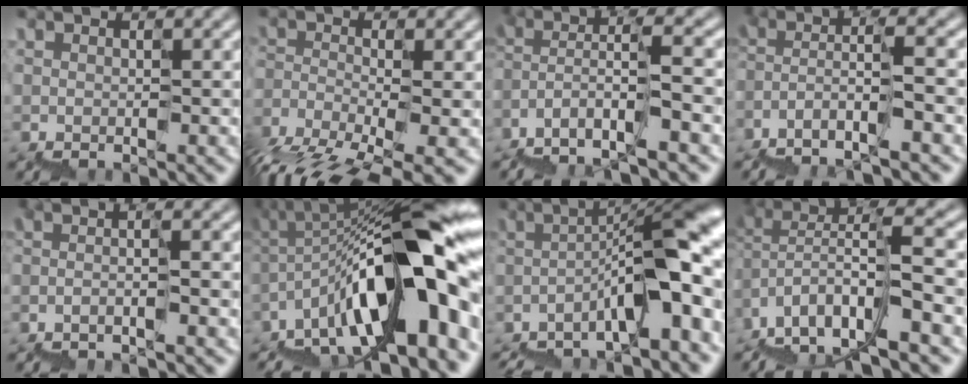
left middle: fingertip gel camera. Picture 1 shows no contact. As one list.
[{"total": 6.5, "force": [-4.8, 1.9, 4.0], "torque": [-0.078, -0.006, -0.088]}, {"total": 7.0, "force": [-3.8, 1.8, 5.6], "torque": [-0.103, 0.019, -0.072]}, {"total": 5.4, "force": [-2.8, 1.1, 4.5], "torque": [-0.083, 0.019, -0.053]}, {"total": 1.5, "force": [-0.7, 0.2, 1.3], "torque": [-0.015, 0.003, -0.022]}, {"total": 16.2, "force": [-5.1, 5.0, 14.5], "torque": [-0.195, 0.049, -0.092]}, {"total": 11.7, "force": [-4.4, 2.7, 10.5], "torque": [-0.143, 0.022, -0.066]}, {"total": 8.4, "force": [-1.9, 3.6, 7.3], "torque": [-0.125, 0.030, -0.042]}]